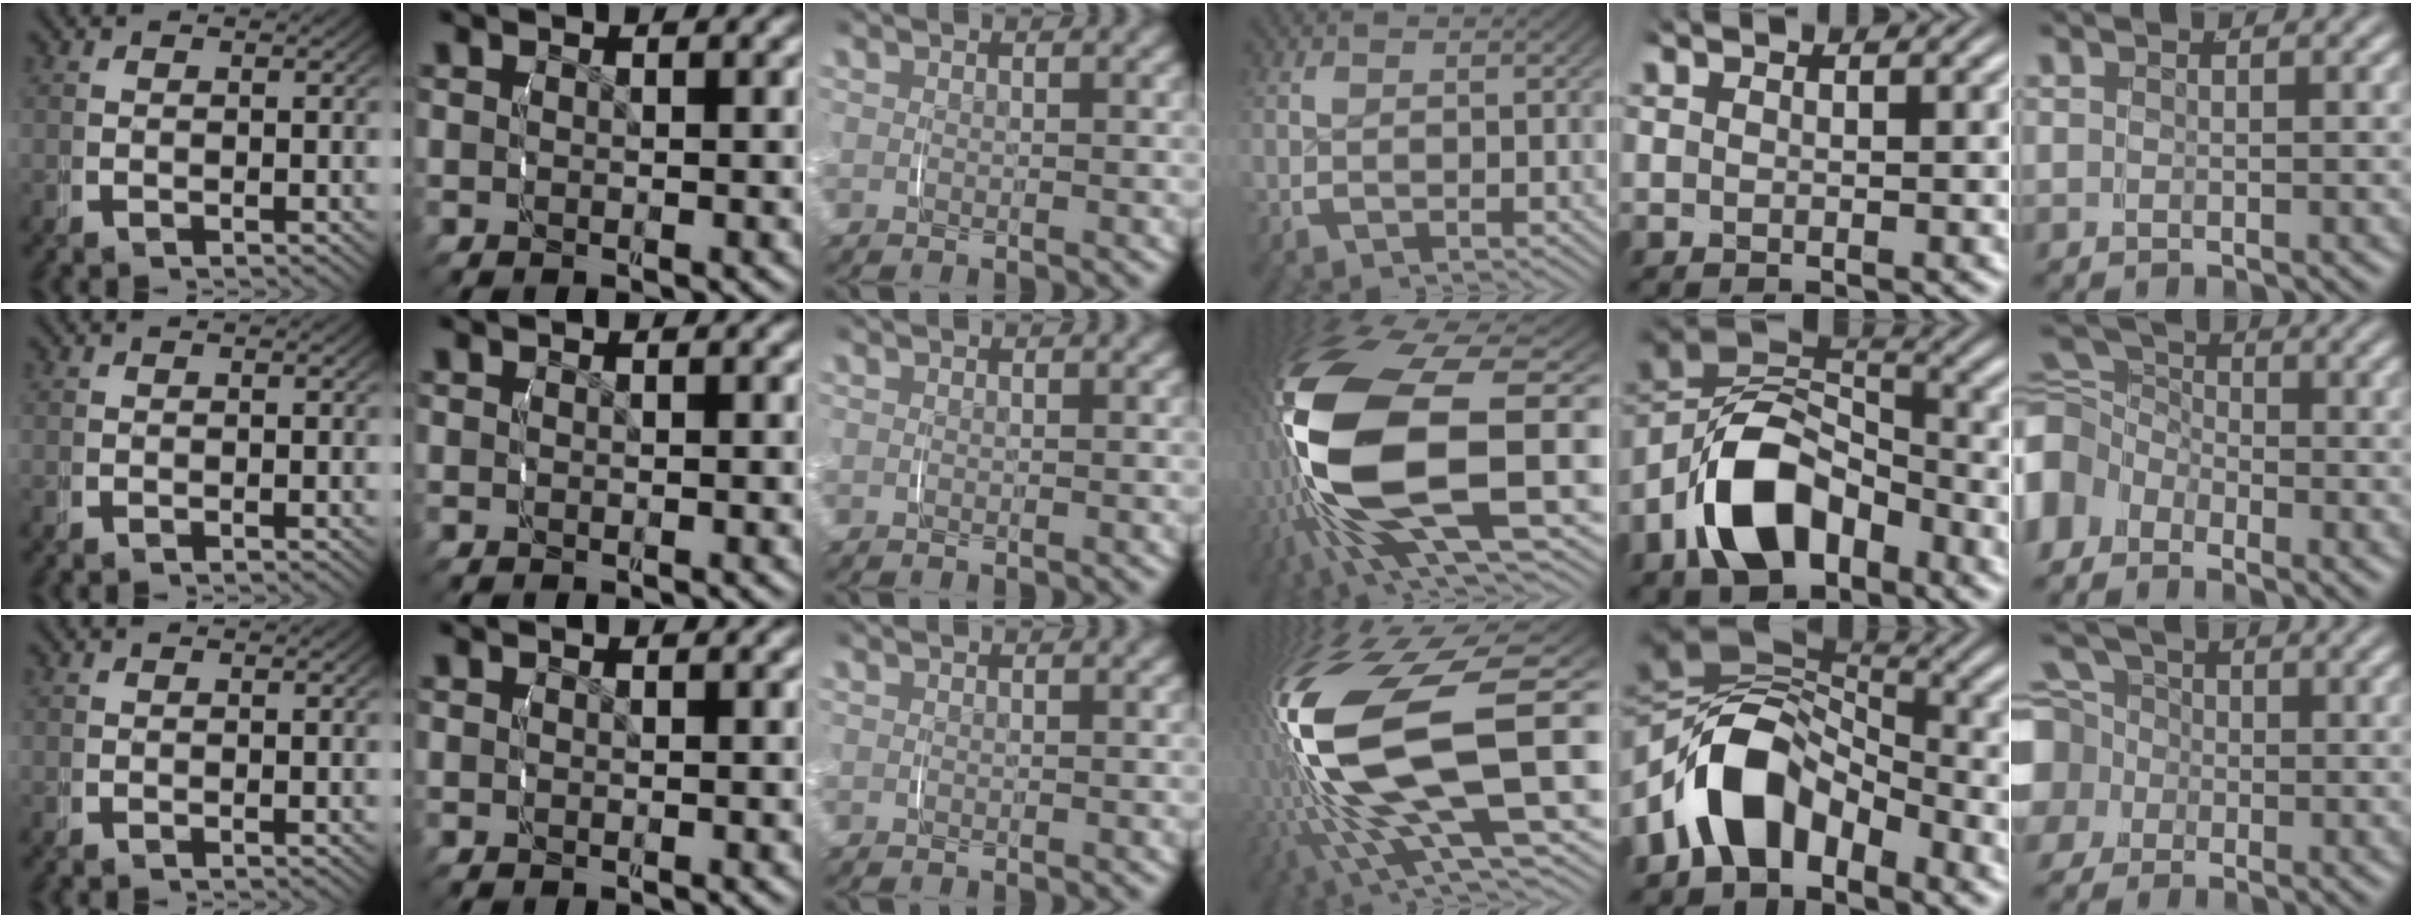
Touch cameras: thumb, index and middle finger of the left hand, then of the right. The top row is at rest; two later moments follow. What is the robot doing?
{"motion": "grasp_and_lifting", "object": "knife"}